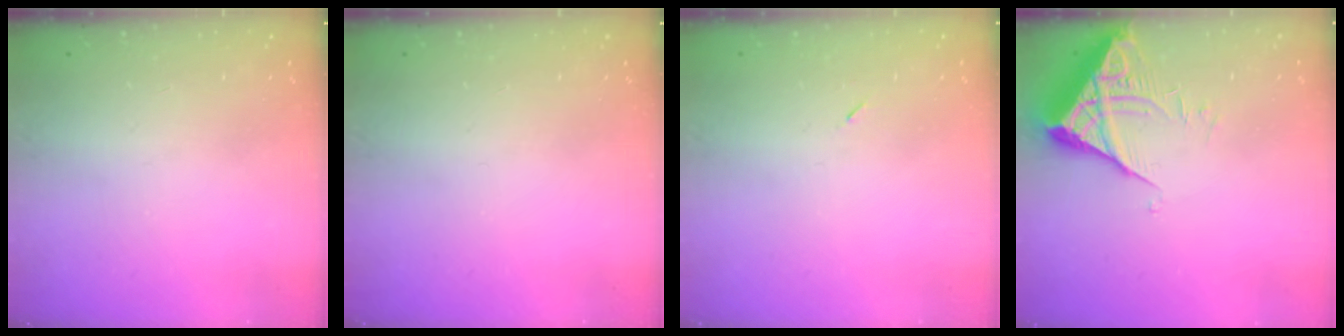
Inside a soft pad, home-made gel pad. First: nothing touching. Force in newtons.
{"total": 0.0}
{"total": 2.6, "press": 2.3, "slide": 1.2}
{"total": 5.7, "press": 5.7, "slide": 0.5}